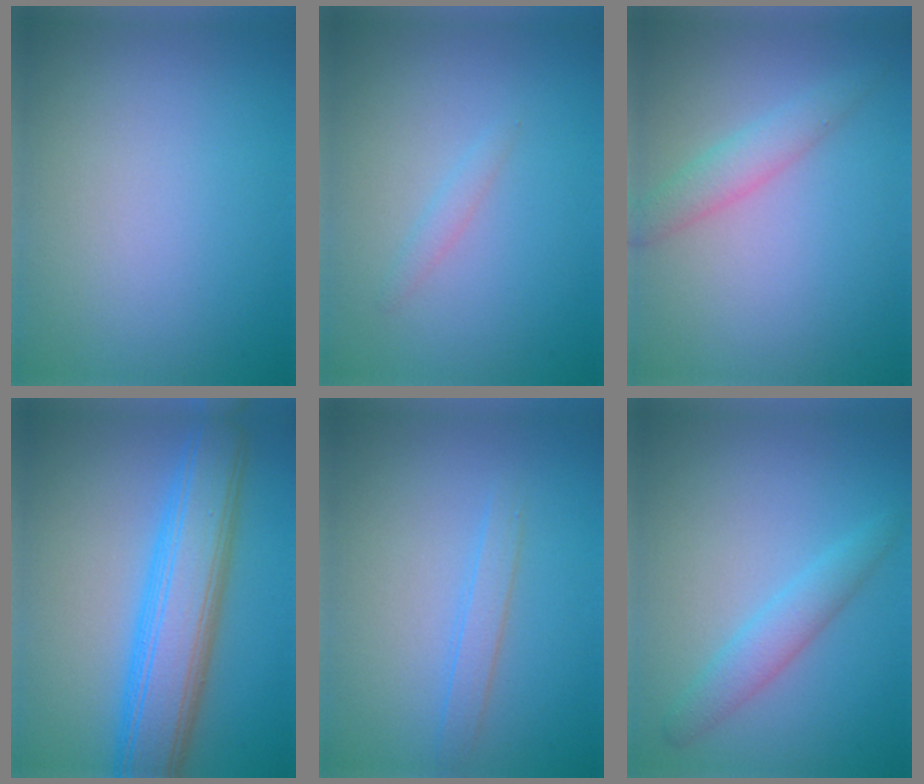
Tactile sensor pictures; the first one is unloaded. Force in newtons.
{"total": 0.9, "press": 0.9, "slide": 0.1}
{"total": 2.3, "press": 2.3, "slide": 0.1}
{"total": 7.9, "press": 7.9, "slide": 0.1}
{"total": 1.5, "press": 1.5, "slide": 0.0}
{"total": 2.5, "press": 2.5, "slide": 0.1}